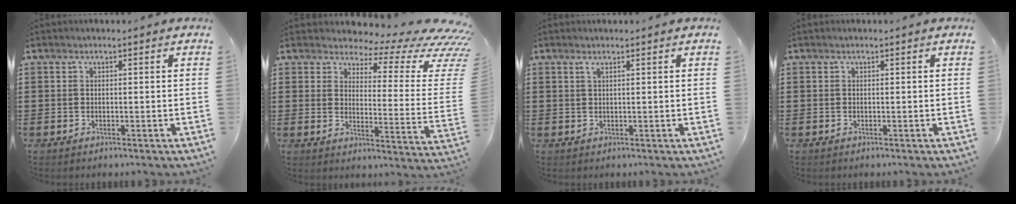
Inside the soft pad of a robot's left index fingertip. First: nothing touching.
{"total": 5.8, "force": [4.2, 2.0, 3.6], "torque": [-0.062, -0.039, 0.067]}
{"total": 0.9, "force": [0.5, 0.1, 0.8], "torque": [-0.017, 0.000, 0.009]}
{"total": 0.0}